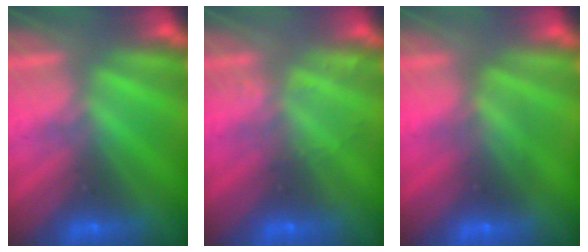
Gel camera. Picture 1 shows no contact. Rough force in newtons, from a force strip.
{"total": 2.0}
{"total": 2.6}